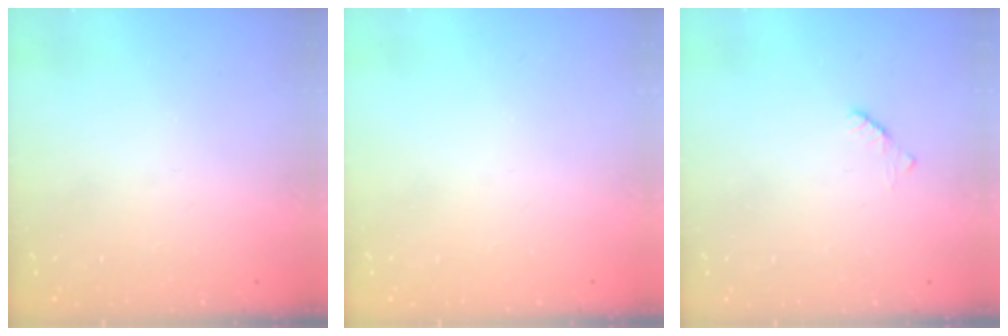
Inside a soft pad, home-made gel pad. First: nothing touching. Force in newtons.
{"total": 0.0}
{"total": 2.2, "press": 2.2, "slide": 0.3}